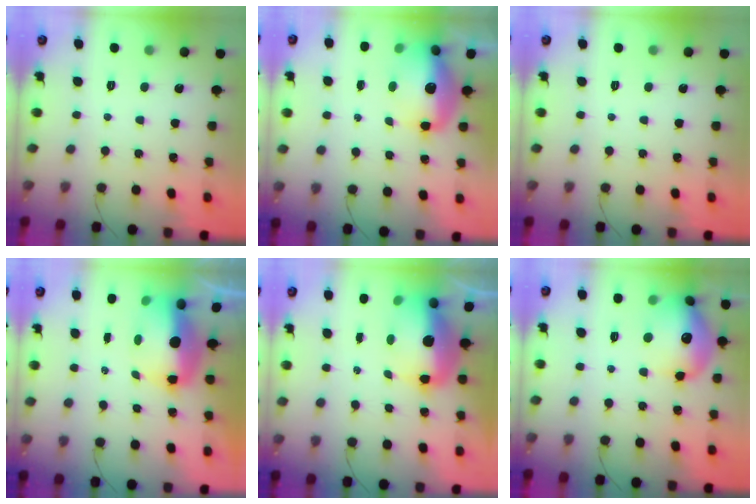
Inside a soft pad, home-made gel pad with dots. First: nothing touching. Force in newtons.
{"total": 13.8, "press": 12.5, "slide": 5.9}
{"total": 0.0}
{"total": 9.6, "press": 9.4, "slide": 2.2}
{"total": 13.4, "press": 13.1, "slide": 2.8}
{"total": 16.2, "press": 16.1, "slide": 1.8}